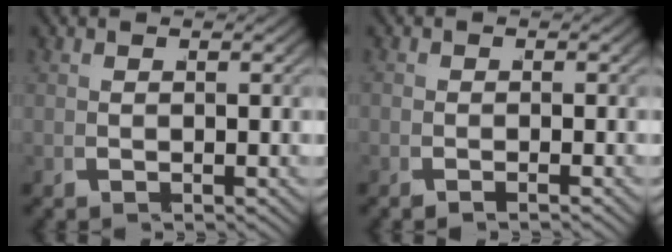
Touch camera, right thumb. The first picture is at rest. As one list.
[{"total": 0.9, "force": [-0.7, 0.5, 0.3], "torque": [-0.006, 0.001, -0.020]}]